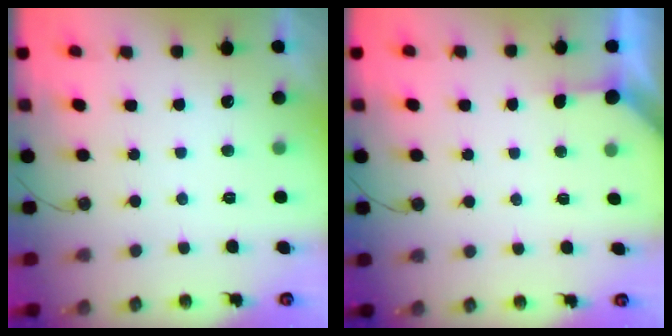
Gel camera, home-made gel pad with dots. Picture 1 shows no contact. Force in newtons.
{"total": 2.3, "press": 2.3, "slide": 0.3}